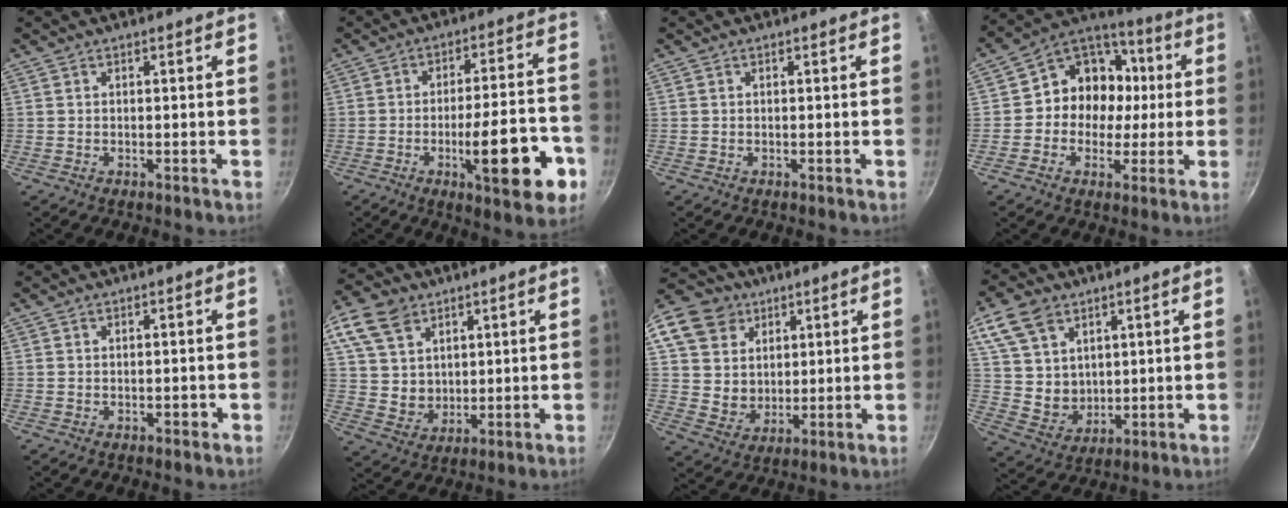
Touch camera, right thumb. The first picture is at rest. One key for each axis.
{"total": 17.1, "fx": -6.3, "fy": 4.9, "fz": 15.1, "tx": -0.184, "ty": 0.029, "tz": -0.085}
{"total": 0.0}
{"total": 13.8, "fx": 0.1, "fy": 12.0, "fz": 6.8, "tx": -0.058, "ty": 0.028, "tz": -0.018}
{"total": 0.7, "fx": -0.3, "fy": 0.5, "fz": 0.4, "tx": 0.000, "ty": 0.006, "tz": -0.003}
{"total": 14.2, "fx": 6.7, "fy": 10.7, "fz": 6.5, "tx": -0.109, "ty": -0.011, "tz": 0.134}
{"total": 15.1, "fx": 6.4, "fy": 12.4, "fz": 5.7, "tx": -0.090, "ty": -0.002, "tz": 0.120}
{"total": 12.6, "fx": 5.9, "fy": 9.3, "fz": 6.1, "tx": -0.088, "ty": -0.018, "tz": 0.127}